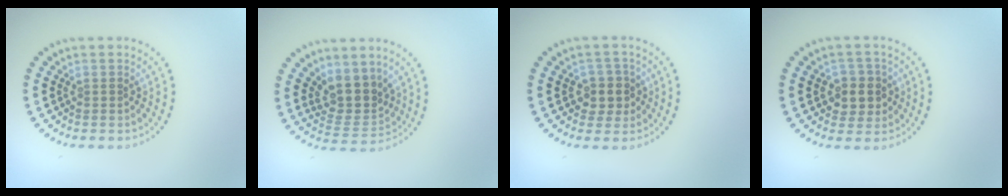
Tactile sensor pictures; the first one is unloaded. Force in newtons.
{"total": 3.9, "press": 3.1, "slide": 2.3}
{"total": 2.6, "press": 2.4, "slide": 1.1}
{"total": 2.8, "press": 2.7, "slide": 0.9}